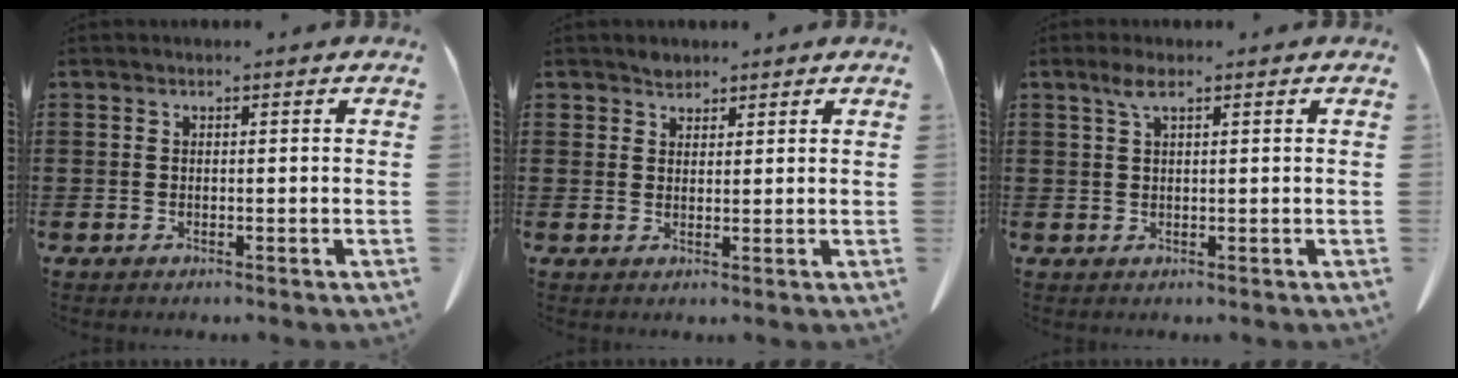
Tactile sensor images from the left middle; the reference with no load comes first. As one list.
[{"total": 1.9, "force": [1.6, 0.9, 0.1], "torque": [-0.006, 0.002, 0.033]}, {"total": 2.5, "force": [1.3, 0.6, 2.1], "torque": [-0.045, 0.005, 0.022]}]